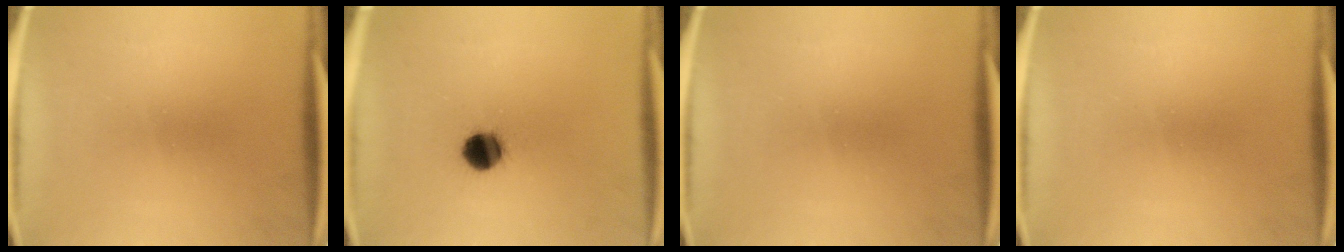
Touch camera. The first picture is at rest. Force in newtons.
{"total": 7.1}
{"total": 0.0}
{"total": 0.0}